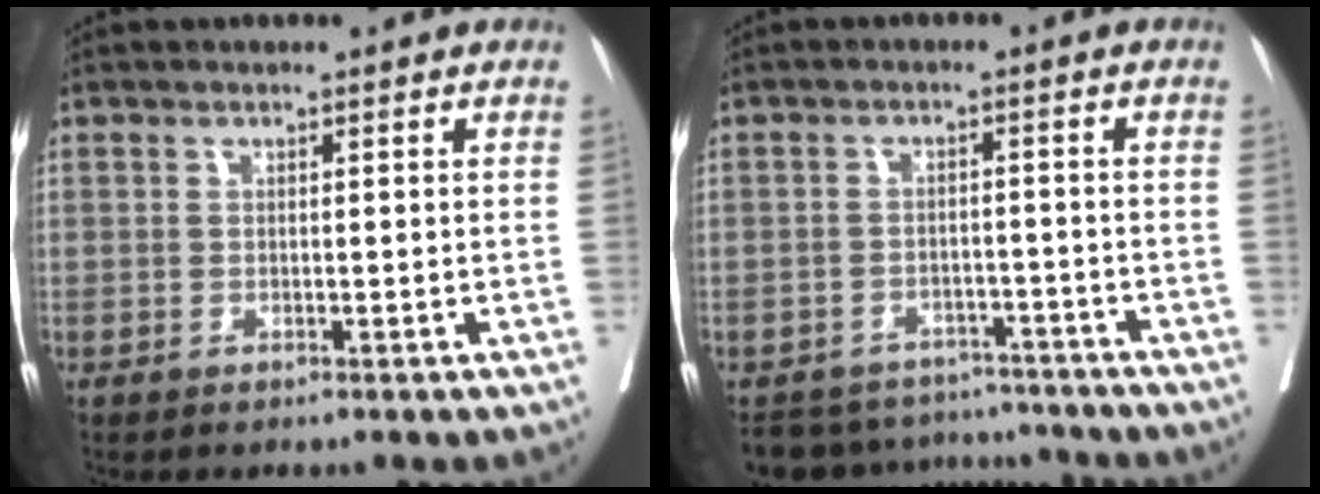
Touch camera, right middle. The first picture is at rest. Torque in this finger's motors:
{"motor_torque": [-0.39, -0.53, 0.03, -0.01]}